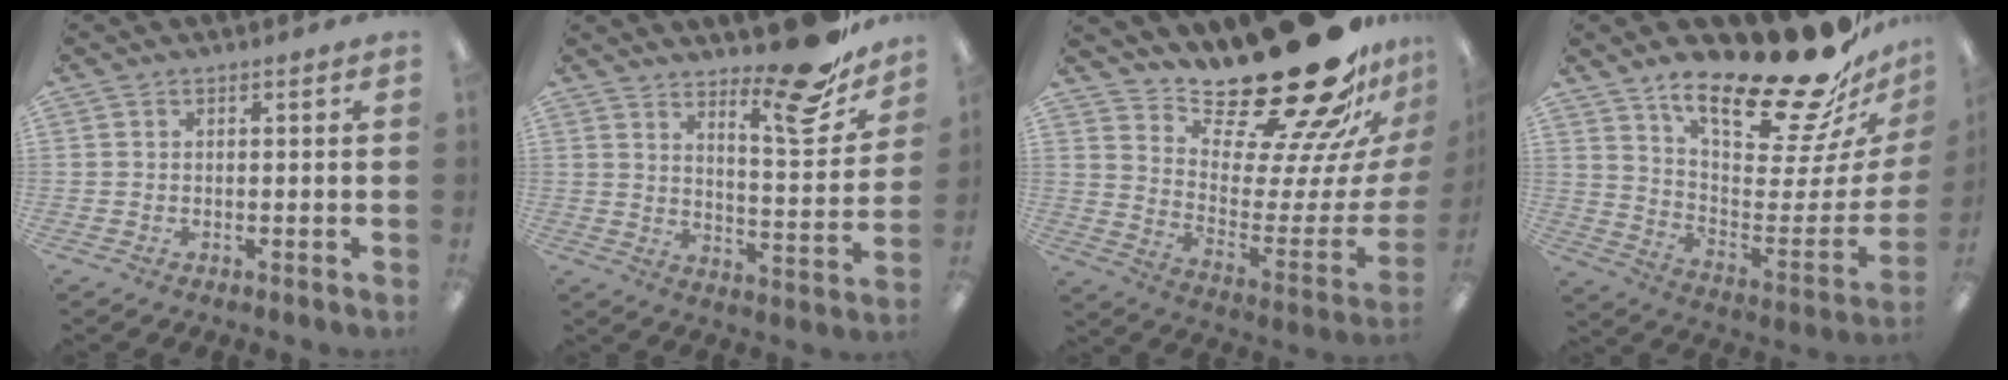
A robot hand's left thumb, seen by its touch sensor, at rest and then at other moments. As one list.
[{"total": 15.7, "force": [12.1, 4.0, 9.2], "torque": [-0.117, -0.091, 0.194]}, {"total": 29.0, "force": [22.8, 9.3, 15.3], "torque": [-0.194, -0.183, 0.387]}, {"total": 25.2, "force": [19.3, 6.8, 14.7], "torque": [-0.203, -0.147, 0.316]}]